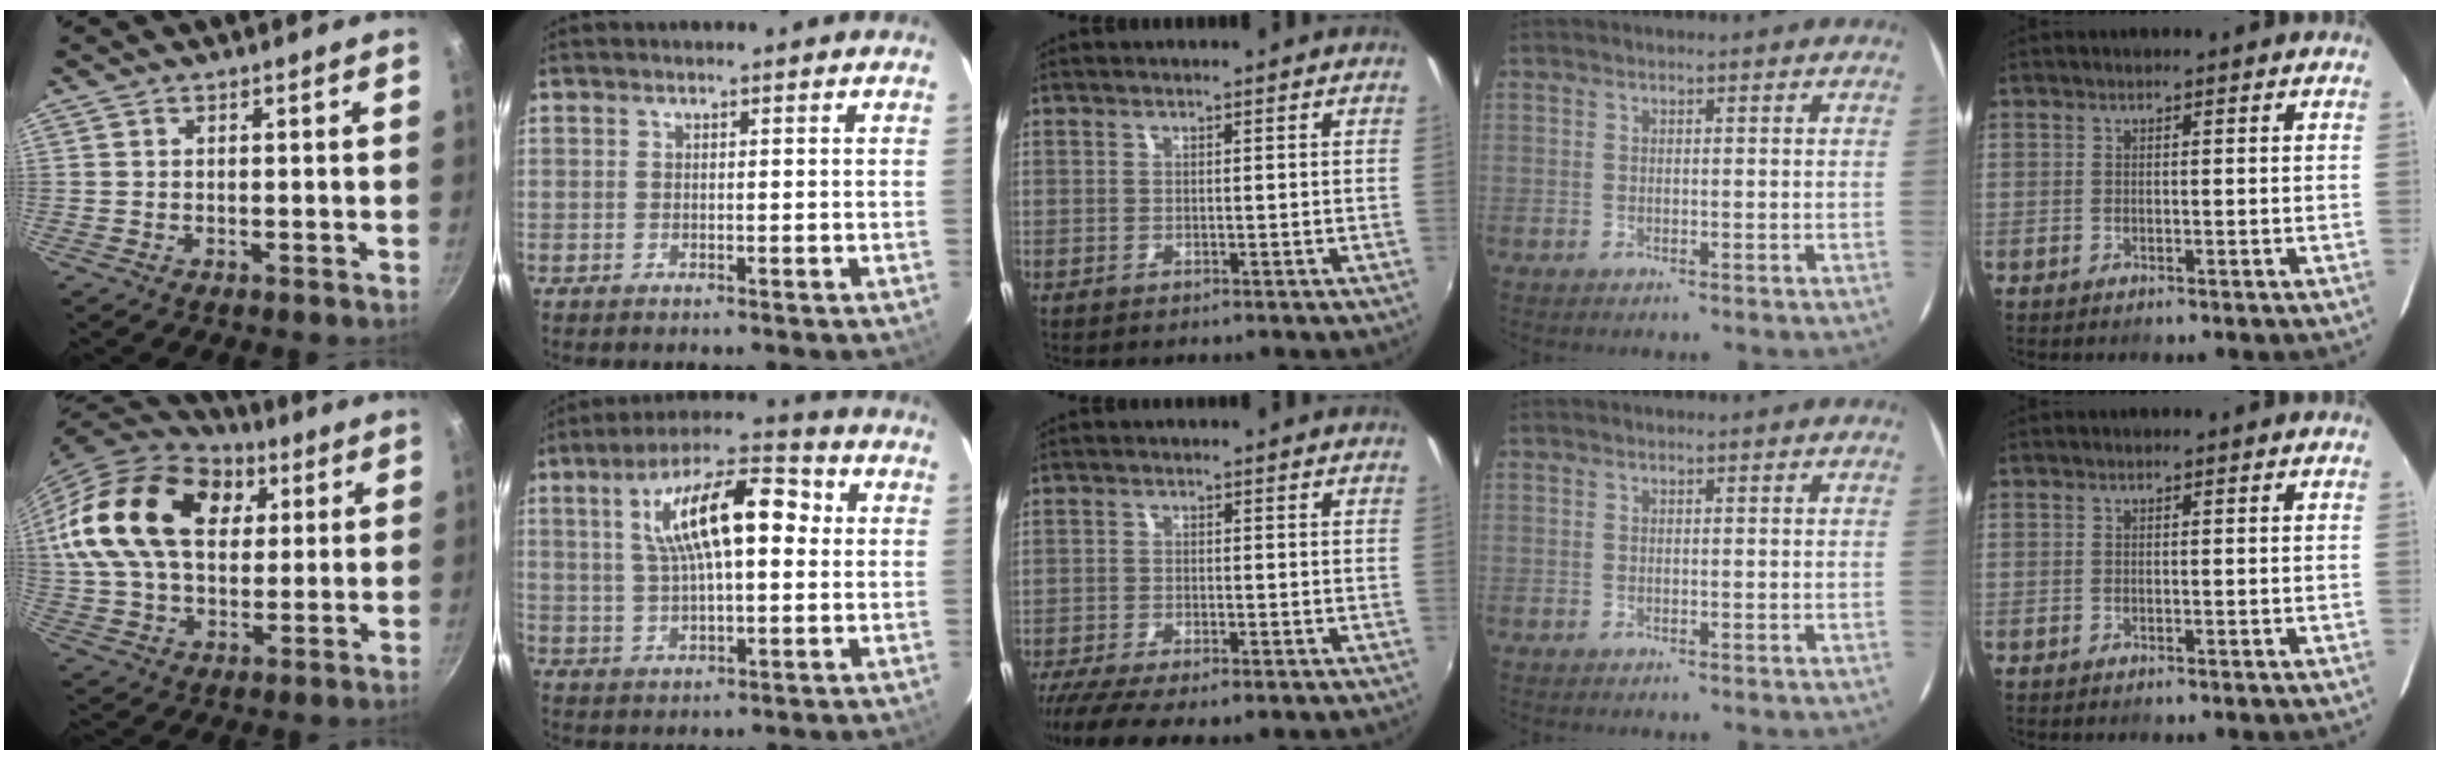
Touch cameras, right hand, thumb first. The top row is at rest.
{"thumb": {"total": 25.3, "force": [7.3, 16.7, 17.5], "torque": [-0.302, 0.007, 0.122]}, "index": {"total": 15.6, "force": [3.5, 5.8, 14.1], "torque": [-0.245, 0.031, 0.055]}, "middle": {"total": 9.6, "force": [-7.1, 2.7, 5.9], "torque": [-0.137, -0.045, -0.120]}}